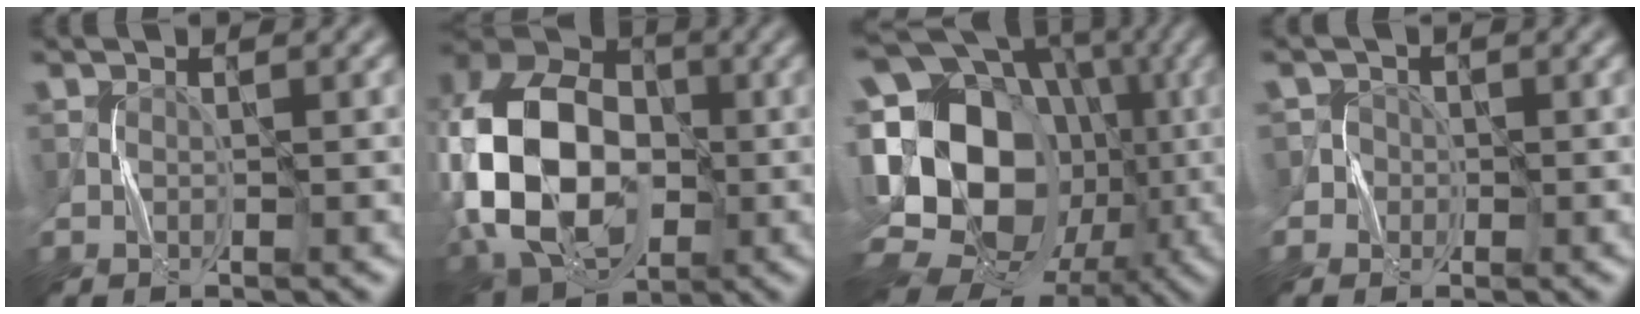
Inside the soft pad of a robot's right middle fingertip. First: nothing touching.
{"total": 13.9, "force": [-2.5, 9.4, 10.0], "torque": [-0.213, 0.002, -0.057]}
{"total": 20.9, "force": [-2.5, 16.1, 13.0], "torque": [-0.240, 0.033, -0.073]}
{"total": 3.0, "force": [-0.5, 2.8, 0.8], "torque": [0.000, 0.032, -0.041]}